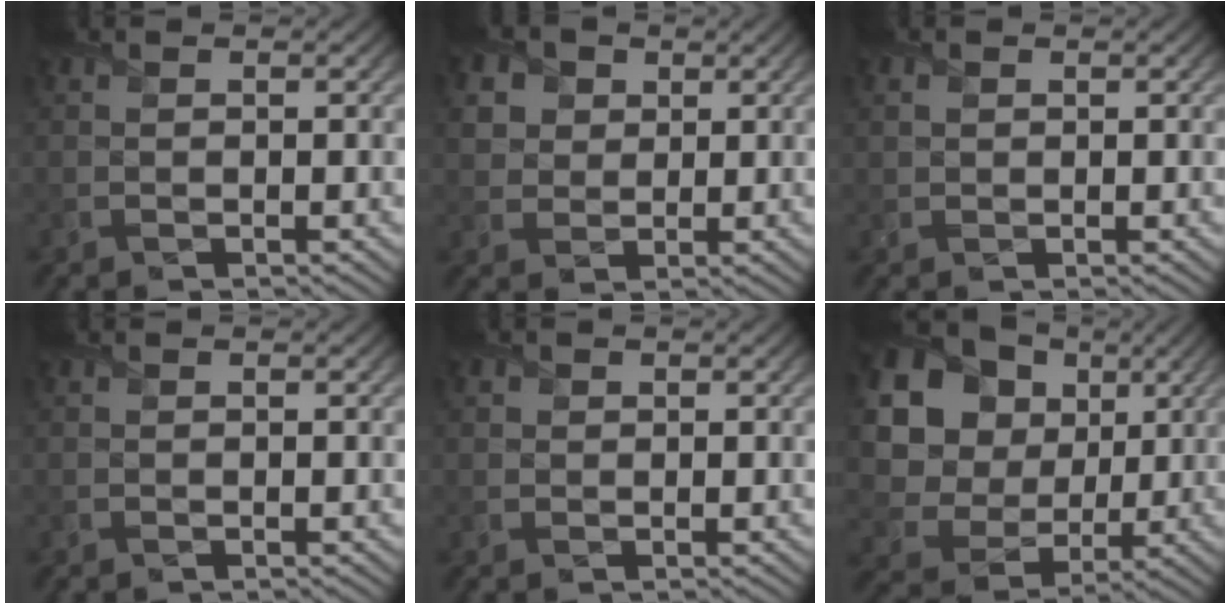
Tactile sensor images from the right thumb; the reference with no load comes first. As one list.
[{"total": 5.5, "force": [2.5, 4.3, 2.1], "torque": [-0.091, 0.000, 0.046]}, {"total": 1.1, "force": [0.5, 0.9, 0.5], "torque": [-0.014, 0.001, 0.011]}, {"total": 0.0}, {"total": 0.8, "force": [0.4, 0.7, 0.1], "torque": [-0.002, -0.003, 0.006]}, {"total": 16.5, "force": [4.9, 13.8, 7.6], "torque": [-0.255, 0.042, 0.113]}]